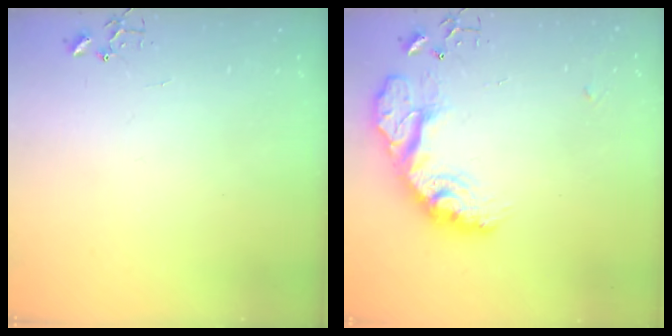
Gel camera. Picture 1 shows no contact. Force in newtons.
{"total": 18.8, "press": 18.7, "slide": 1.6}